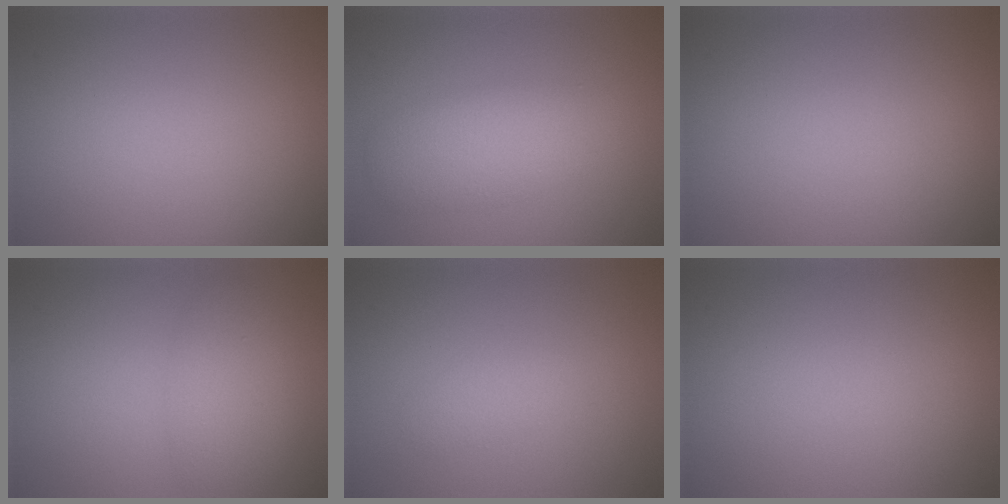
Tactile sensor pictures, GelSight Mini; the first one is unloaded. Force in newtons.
{"total": 3.9, "press": 3.9, "slide": 0.3}
{"total": 0.0}
{"total": 3.5, "press": 3.5, "slide": 0.1}
{"total": 1.2, "press": 1.2, "slide": 0.0}
{"total": 0.0}